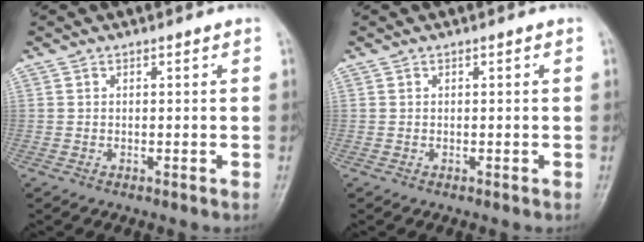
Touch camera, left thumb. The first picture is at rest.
{"total": 0.0}